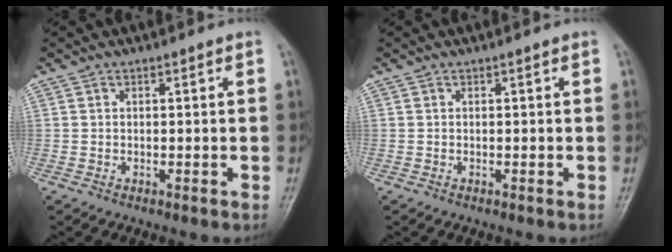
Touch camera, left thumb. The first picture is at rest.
{"total": 0.0}